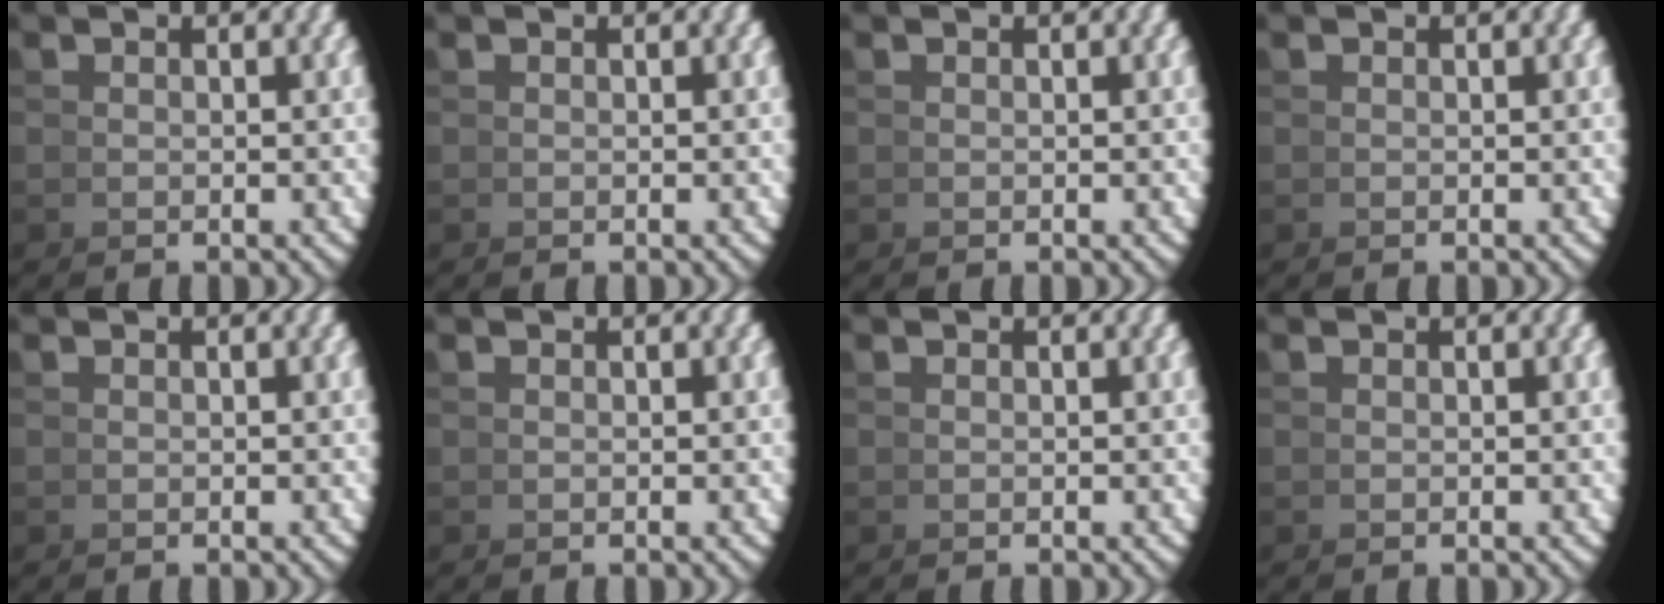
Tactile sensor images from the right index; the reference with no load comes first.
{"total": 0.0}
{"total": 0.0}
{"total": 0.0}
{"total": 0.0}
{"total": 0.0}
{"total": 0.0}
{"total": 0.0}